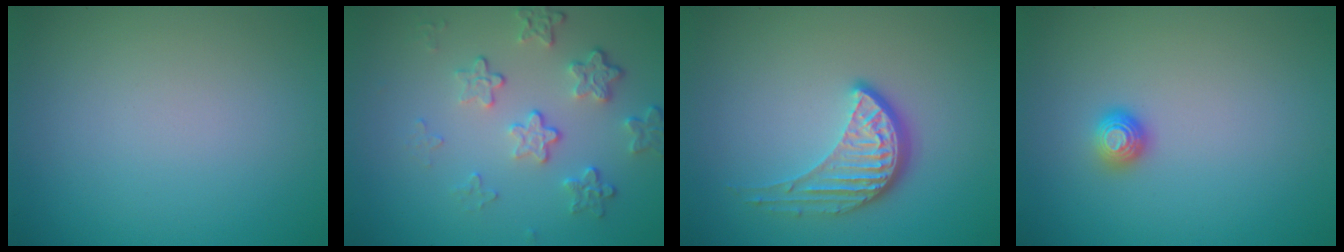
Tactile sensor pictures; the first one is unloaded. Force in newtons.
{"total": 4.2, "press": 3.1, "slide": 2.9}
{"total": 3.9, "press": 3.0, "slide": 2.5}
{"total": 1.3, "press": 1.0, "slide": 0.8}